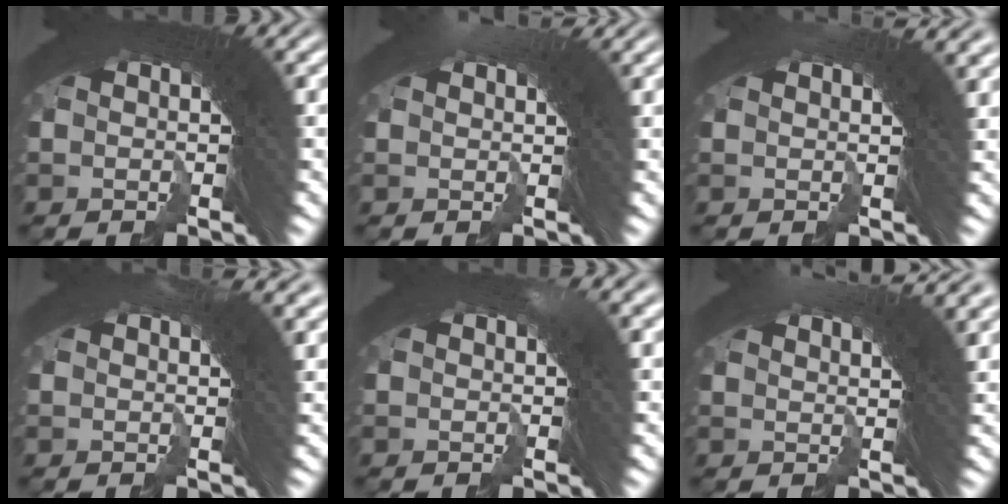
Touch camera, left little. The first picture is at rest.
{"total": 2.3, "force": [1.1, -2.0, -0.3], "torque": [-0.009, 0.008, 0.019]}
{"total": 3.0, "force": [1.6, -1.2, 2.2], "torque": [-0.027, 0.020, 0.023]}
{"total": 2.8, "force": [1.3, -0.4, 2.5], "torque": [-0.031, 0.017, 0.017]}
{"total": 0.8, "force": [0.0, -0.8, 0.3], "torque": [-0.010, 0.006, -0.002]}
{"total": 5.1, "force": [3.7, -1.0, 3.4], "torque": [-0.043, 0.030, 0.055]}